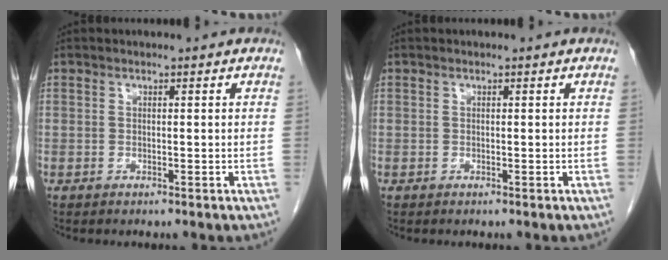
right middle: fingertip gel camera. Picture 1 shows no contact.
{"total": 0.0}